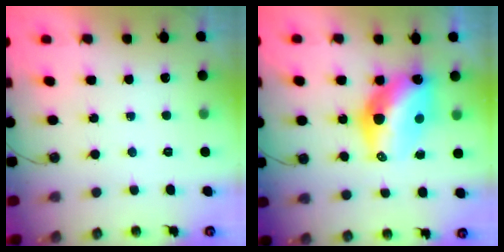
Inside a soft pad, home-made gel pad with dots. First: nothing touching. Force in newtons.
{"total": 12.8, "press": 12.7, "slide": 1.2}